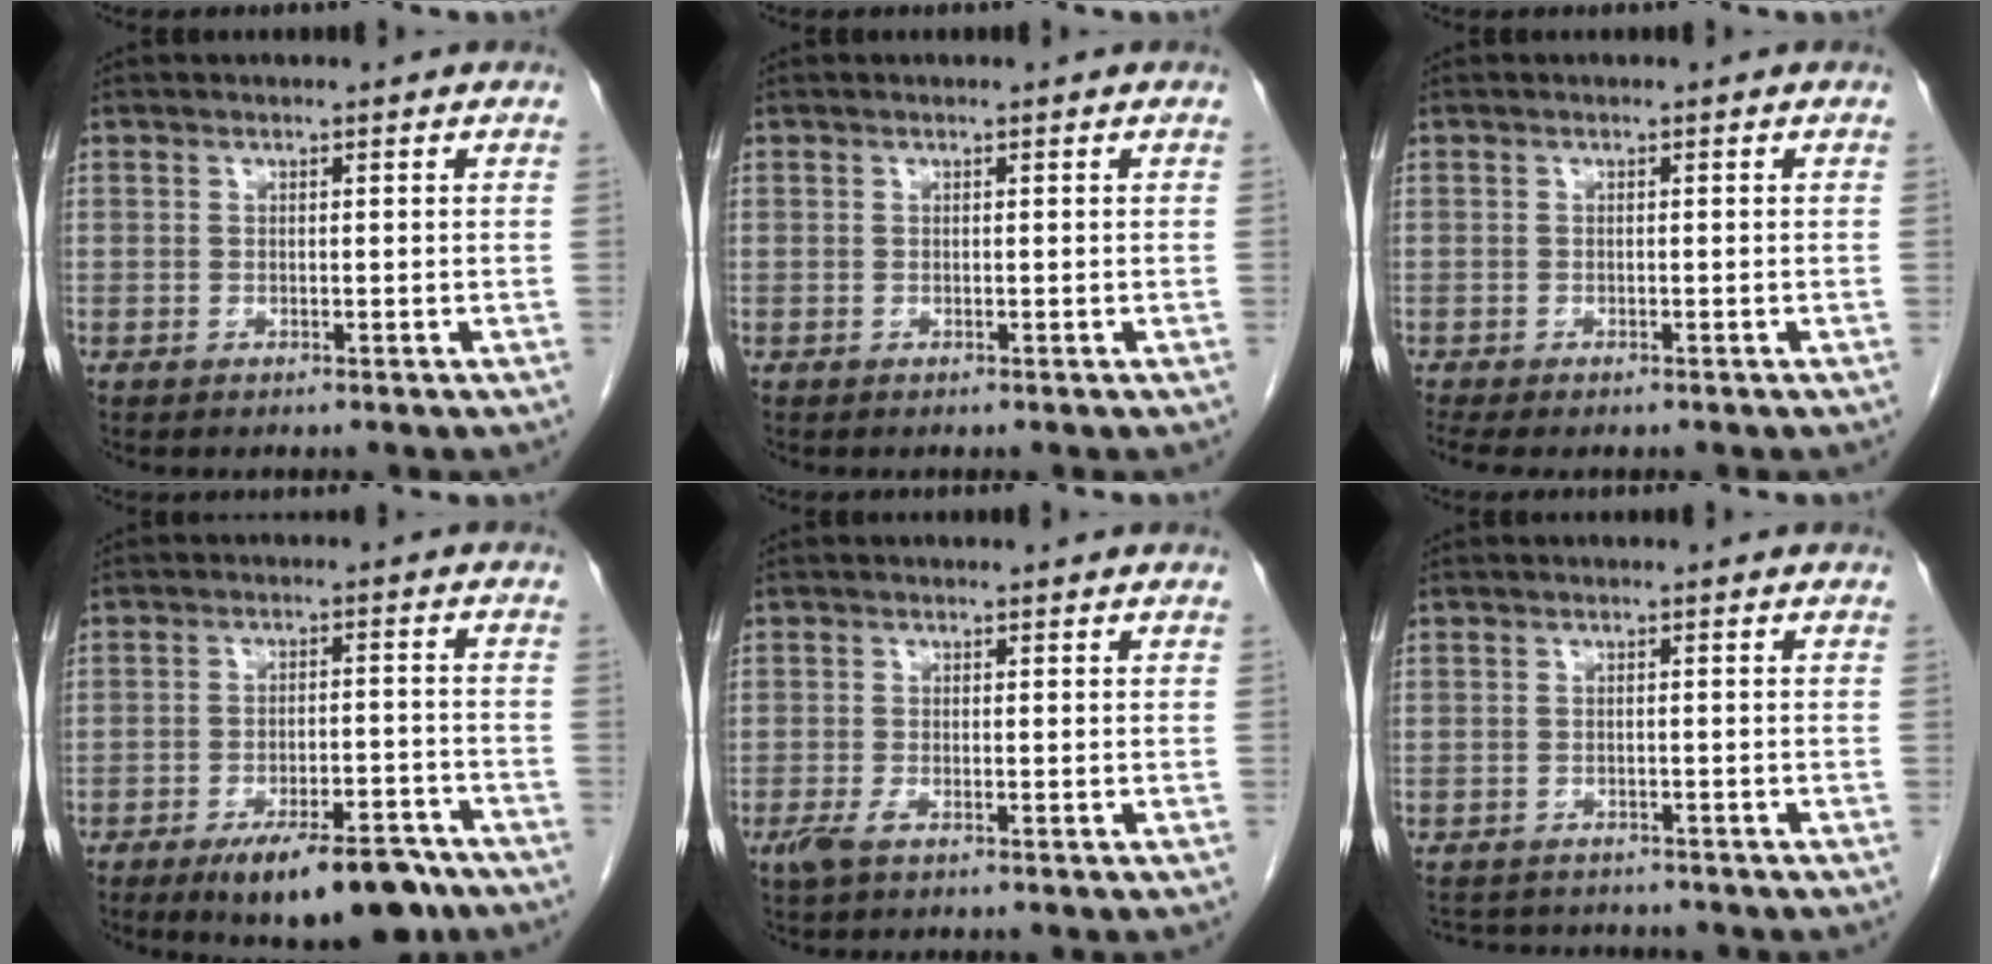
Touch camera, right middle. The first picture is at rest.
{"total": 0.0}
{"total": 3.3, "force": [-2.7, 1.0, 1.6], "torque": [-0.019, -0.008, -0.040]}
{"total": 11.9, "force": [-8.6, 3.7, 7.4], "torque": [-0.098, 0.002, -0.130]}
{"total": 1.9, "force": [-1.1, 0.4, 1.4], "torque": [-0.035, -0.004, -0.023]}
{"total": 6.7, "force": [-6.2, 1.9, 1.3], "torque": [-0.016, 0.005, -0.085]}